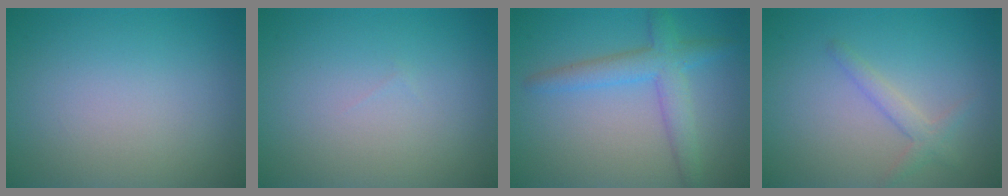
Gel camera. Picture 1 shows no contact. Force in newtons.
{"total": 0.0}
{"total": 3.8, "press": 3.8, "slide": 0.1}
{"total": 1.7, "press": 1.7, "slide": 0.2}